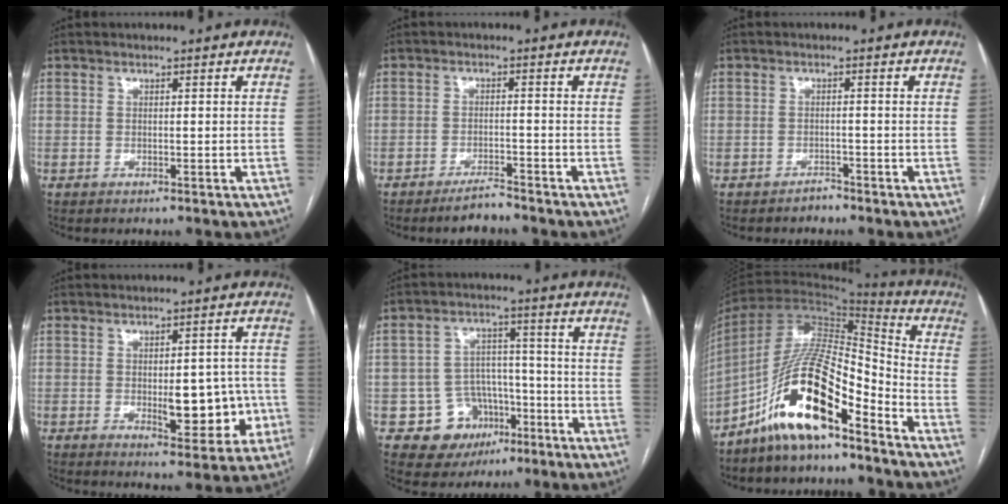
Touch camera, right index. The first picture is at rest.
{"total": 2.9, "force": [-2.8, 0.6, 0.7], "torque": [-0.008, -0.004, -0.047]}
{"total": 1.4, "force": [-1.3, 0.6, 0.0], "torque": [0.001, 0.001, -0.022]}
{"total": 9.1, "force": [-1.8, 4.0, 7.9], "torque": [-0.089, 0.010, -0.013]}
{"total": 8.9, "force": [-4.0, 7.7, 2.0], "torque": [-0.019, 0.027, -0.051]}
{"total": 15.6, "force": [-9.9, 3.9, 11.5], "torque": [-0.219, 0.023, -0.176]}